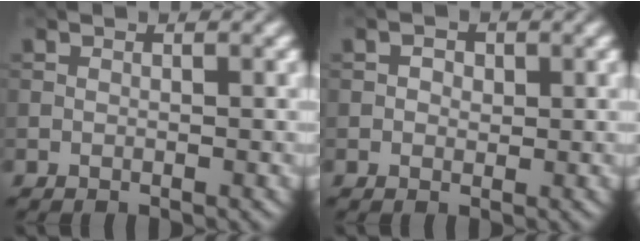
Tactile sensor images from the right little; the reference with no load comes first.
{"total": 1.2, "force": [0.2, 1.0, 0.6], "torque": [-0.007, 0.000, 0.000]}